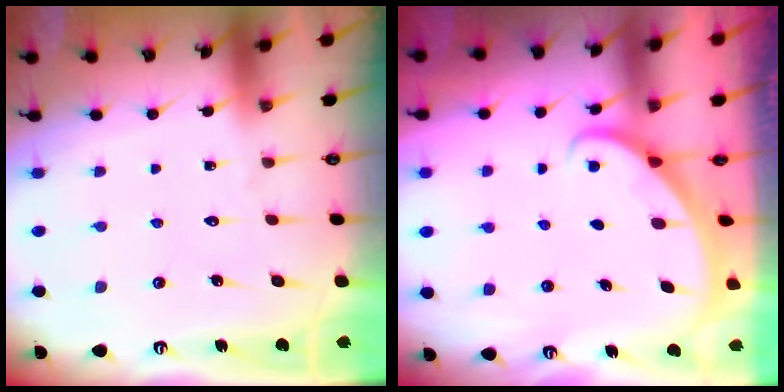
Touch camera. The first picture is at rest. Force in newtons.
{"total": 1.9, "press": 1.9, "slide": 0.1}